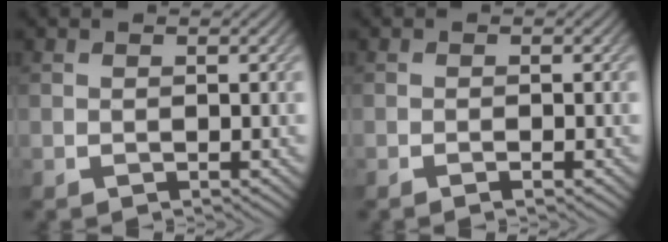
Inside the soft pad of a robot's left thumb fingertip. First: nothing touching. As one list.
[{"total": 0.9, "force": [-0.6, 0.0, 0.7], "torque": [-0.013, 0.000, -0.012]}]